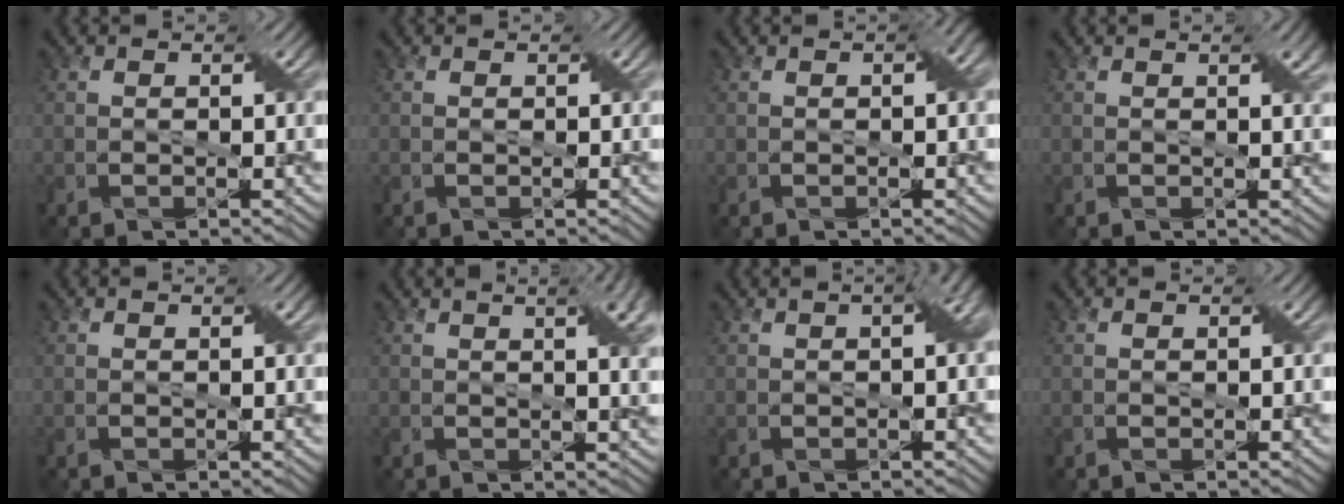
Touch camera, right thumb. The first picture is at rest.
{"total": 0.0}
{"total": 1.6, "force": [0.1, 0.6, 1.5], "torque": [-0.020, 0.006, 0.001]}
{"total": 1.8, "force": [0.8, 0.3, 1.5], "torque": [-0.021, 0.002, 0.015]}
{"total": 0.0}
{"total": 6.7, "force": [2.4, 2.1, 5.9], "torque": [-0.062, 0.018, 0.026]}
{"total": 2.5, "force": [0.2, 0.6, 2.4], "torque": [-0.034, 0.012, 0.005]}
{"total": 0.0}